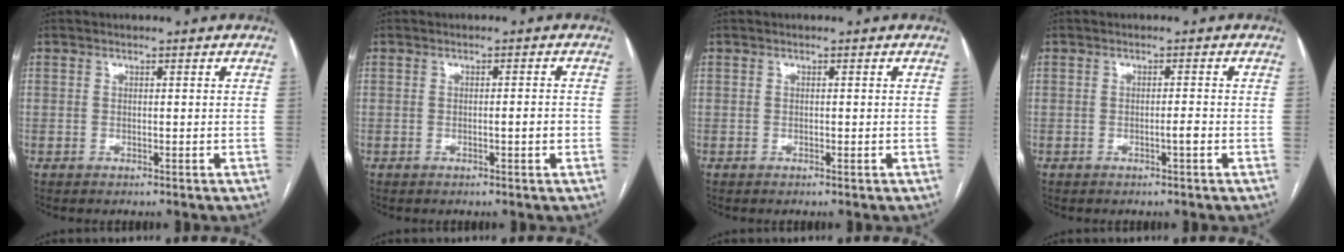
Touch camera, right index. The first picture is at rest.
{"total": 1.8, "force": [-0.5, 0.0, 1.7], "torque": [-0.026, -0.001, -0.007]}
{"total": 0.0}
{"total": 1.2, "force": [-0.6, -0.1, 1.0], "torque": [-0.018, 0.001, -0.009]}